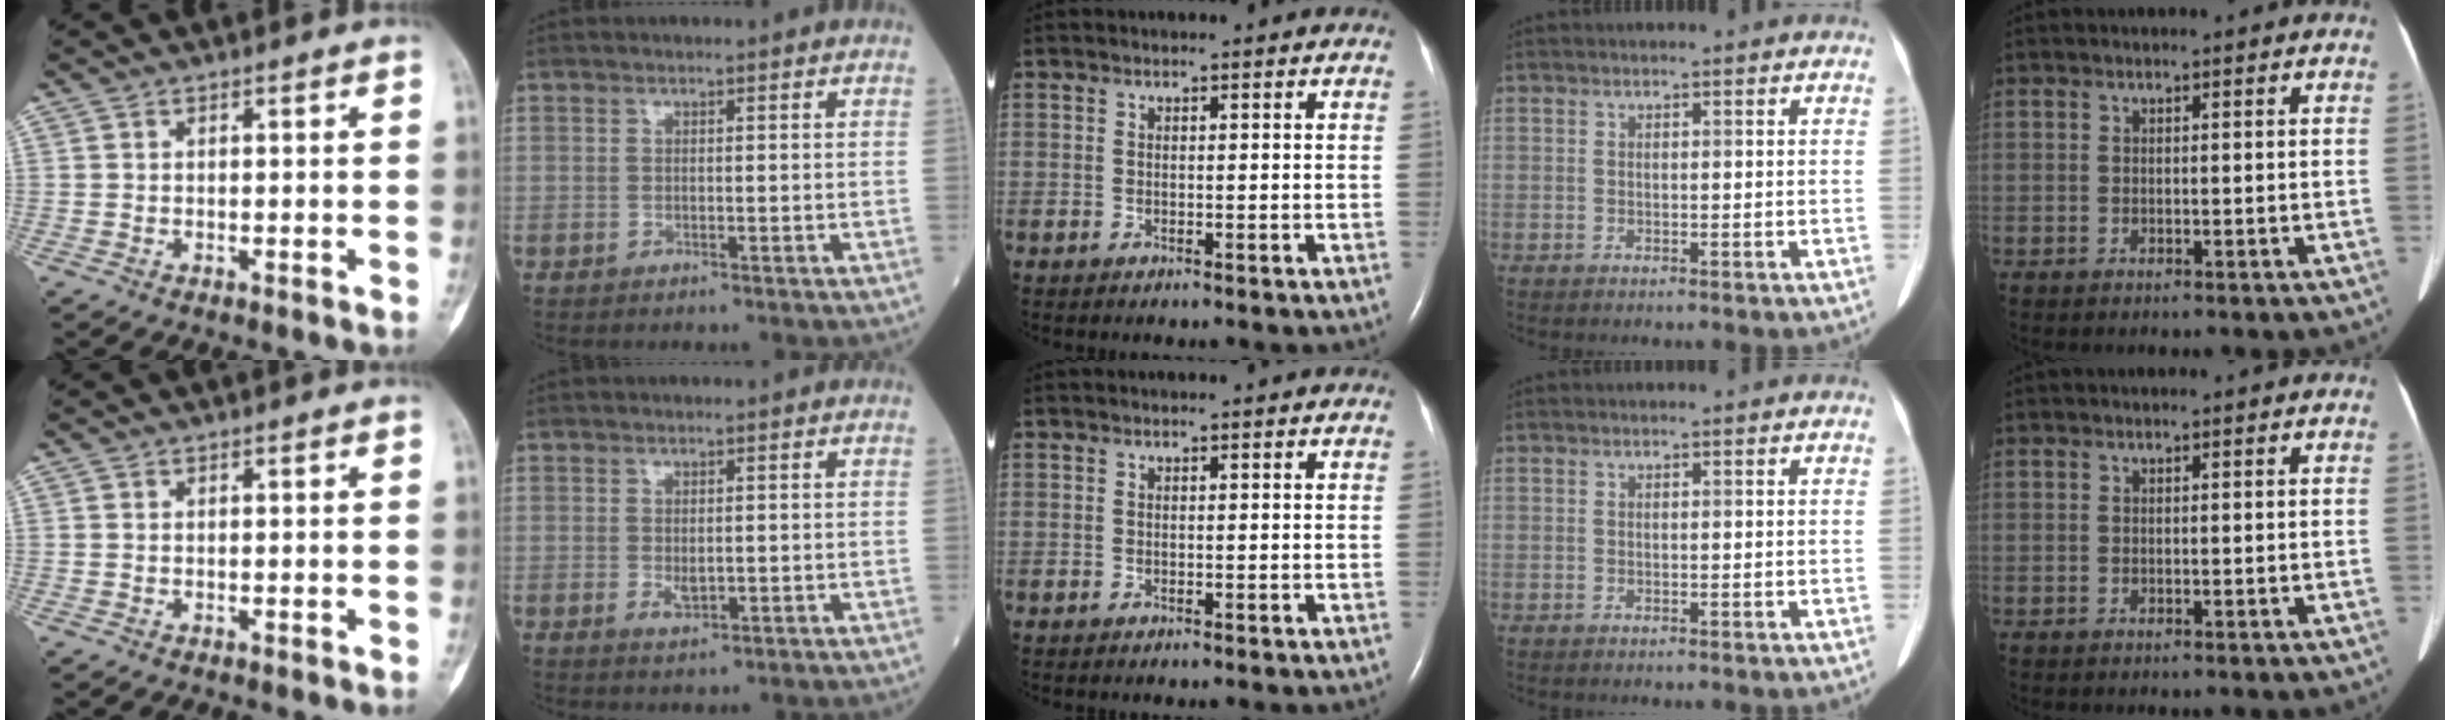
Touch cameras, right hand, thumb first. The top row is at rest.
{"index": {"total": 2.2, "force": [-0.3, 1.1, 1.8], "torque": [-0.032, -0.005, 0.001]}}